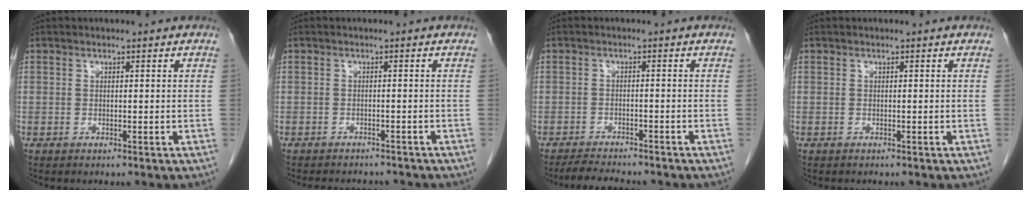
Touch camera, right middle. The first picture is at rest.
{"total": 6.0, "force": [-5.6, 1.7, 1.4], "torque": [-0.018, -0.003, -0.068]}
{"total": 5.6, "force": [-5.2, 0.8, 1.9], "torque": [-0.035, -0.015, -0.083]}
{"total": 0.0}